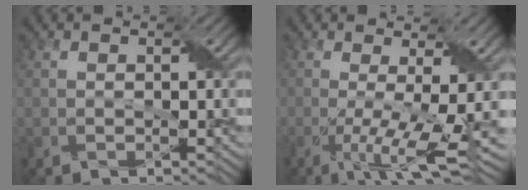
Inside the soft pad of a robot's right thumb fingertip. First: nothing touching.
{"total": 8.2, "force": [-1.7, 1.8, 7.8], "torque": [-0.131, -0.010, -0.022]}